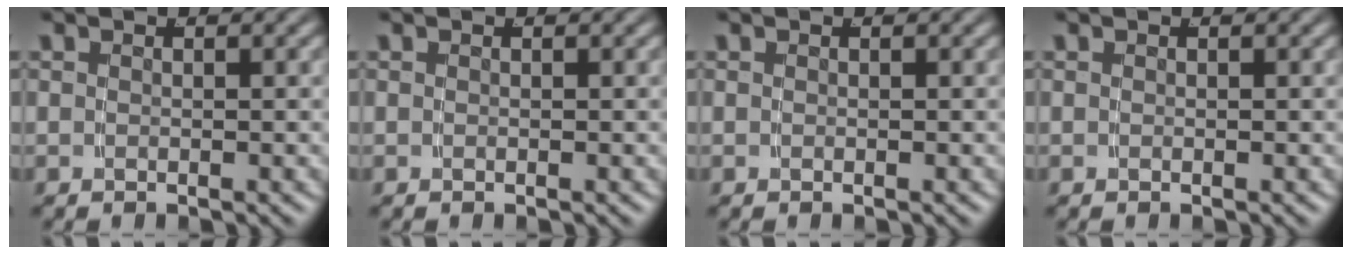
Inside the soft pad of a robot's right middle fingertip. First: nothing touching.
{"total": 0.0}
{"total": 0.0}
{"total": 0.0}